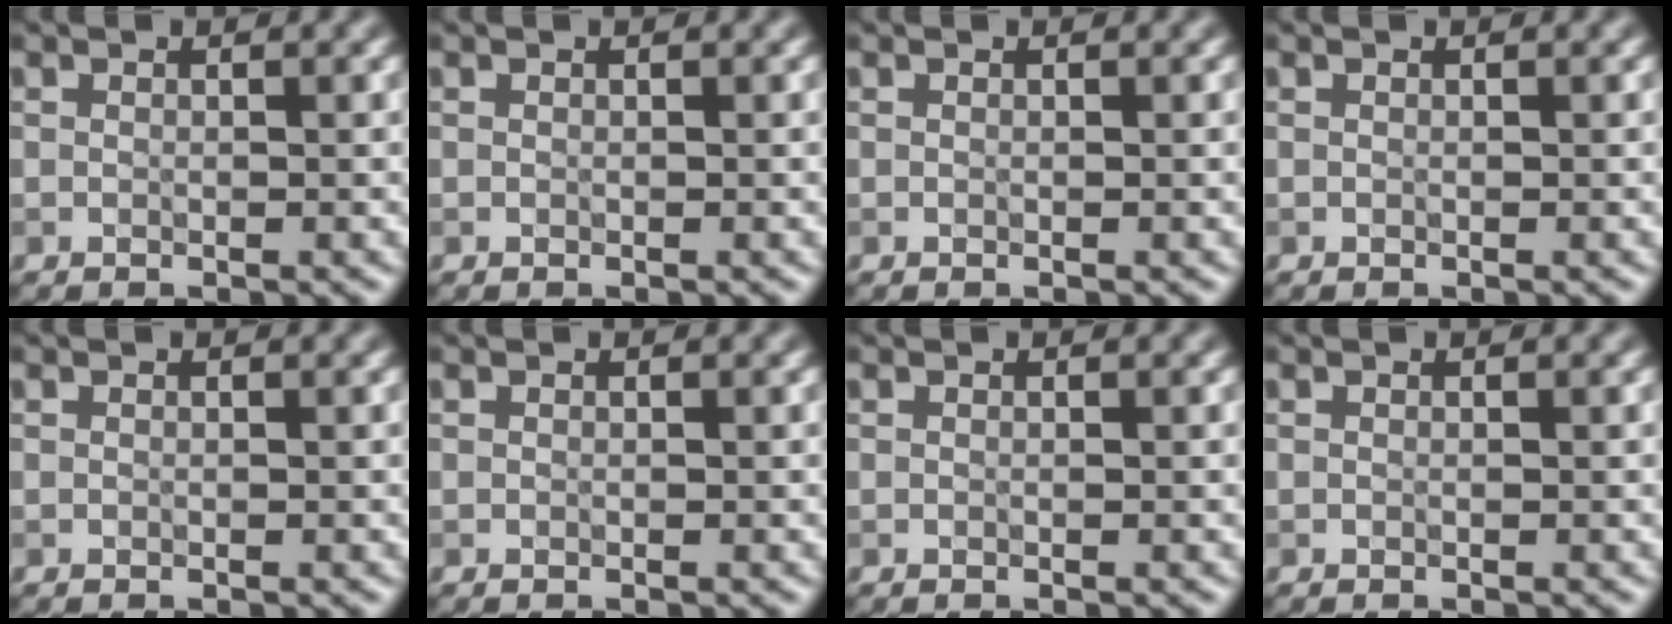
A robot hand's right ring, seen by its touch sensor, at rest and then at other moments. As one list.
[{"total": 0.0}, {"total": 0.0}, {"total": 0.0}, {"total": 0.0}, {"total": 0.0}, {"total": 0.0}, {"total": 0.0}]